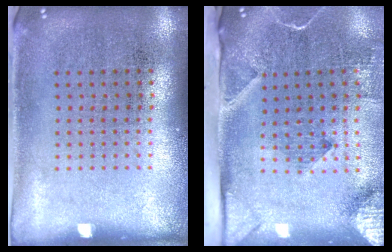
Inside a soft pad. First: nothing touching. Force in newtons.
{"total": 3.1, "press": 2.2, "slide": 2.2}